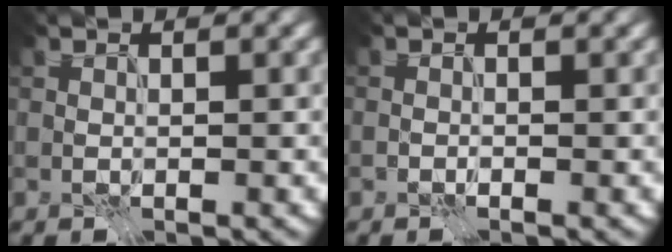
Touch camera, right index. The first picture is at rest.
{"total": 0.0}